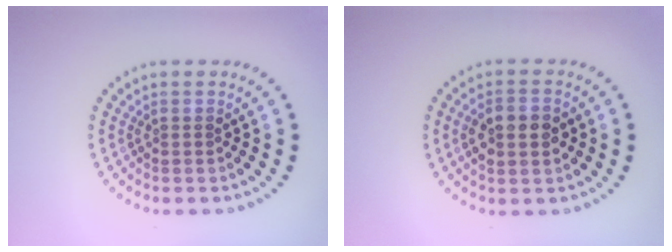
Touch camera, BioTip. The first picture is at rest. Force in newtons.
{"total": 3.6, "press": 3.6, "slide": 0.2}